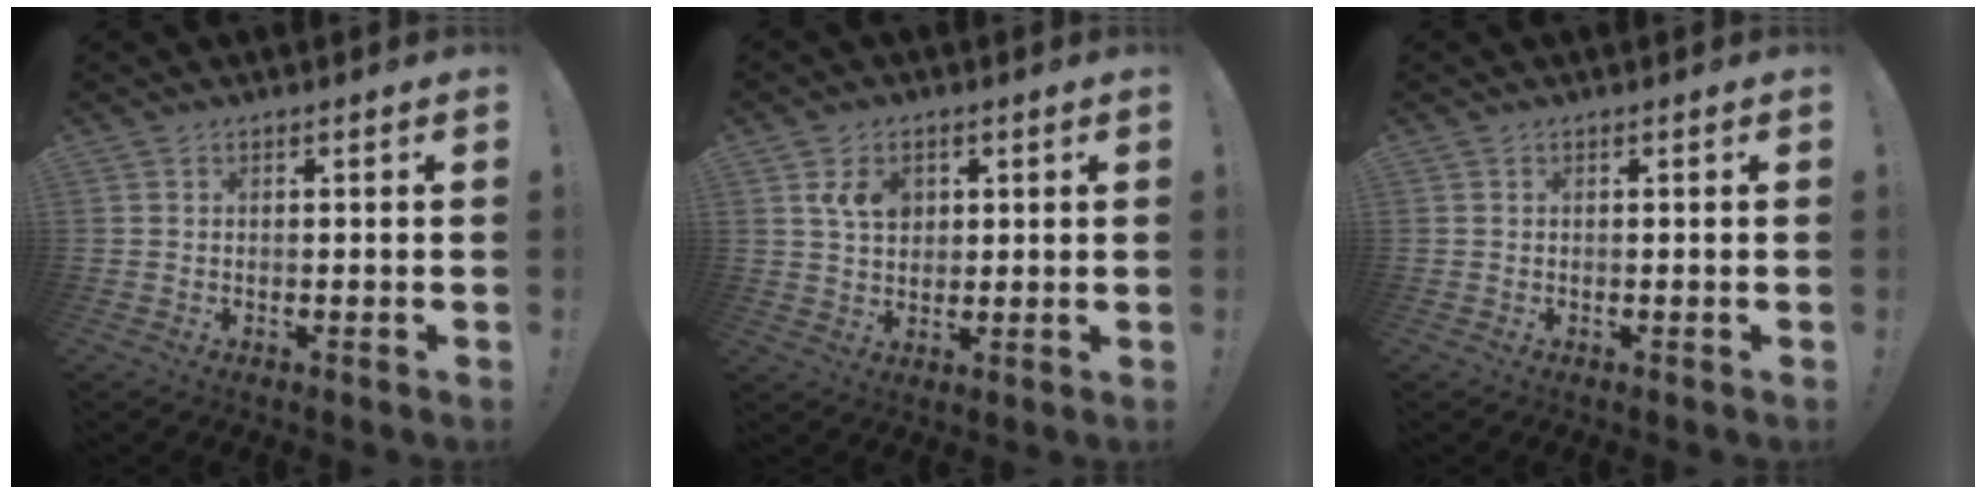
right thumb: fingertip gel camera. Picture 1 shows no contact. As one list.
[{"total": 7.2, "force": [2.5, 5.5, 4.0], "torque": [-0.067, 0.004, 0.049]}, {"total": 0.0}]